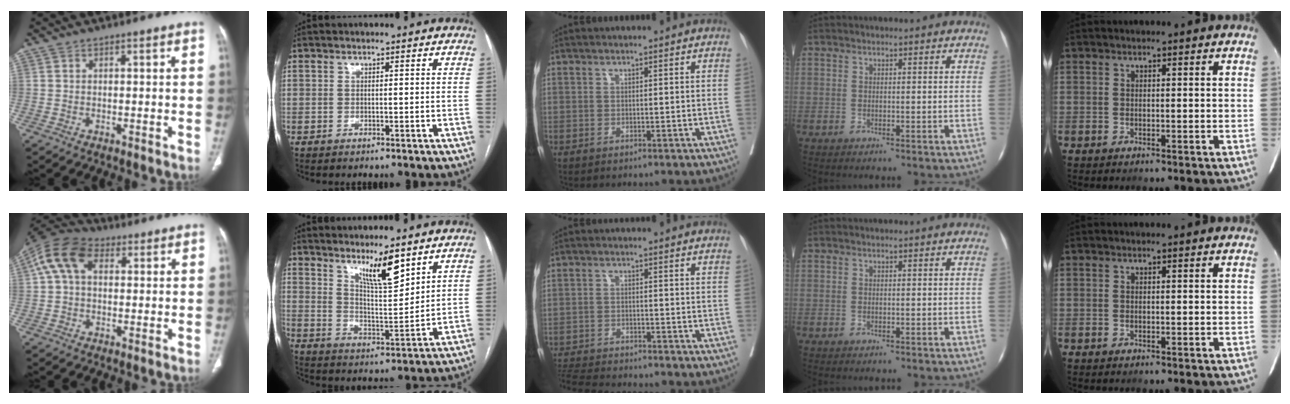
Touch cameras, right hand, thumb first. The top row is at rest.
{"thumb": {"total": 11.0, "force": [2.9, 7.4, 7.7], "torque": [-0.151, 0.036, 0.043]}, "index": {"total": 8.2, "force": [6.0, 0.9, 5.5], "torque": [-0.102, -0.014, 0.111]}, "middle": {"total": 9.1, "force": [-8.8, 0.3, 2.5], "torque": [-0.044, -0.004, -0.147]}}